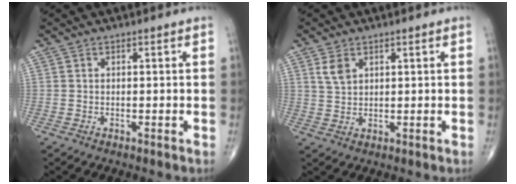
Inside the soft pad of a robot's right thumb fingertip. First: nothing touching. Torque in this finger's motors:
{"motor_torque": [-0.10, 0.32, 0.54, 0.11, 0.01]}